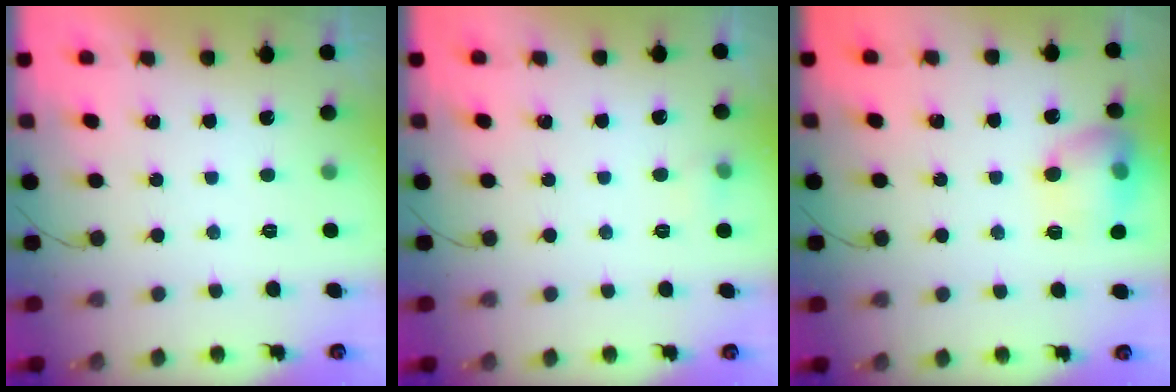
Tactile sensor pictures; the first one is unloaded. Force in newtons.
{"total": 4.2, "press": 4.1, "slide": 1.0}
{"total": 13.3, "press": 13.2, "slide": 1.4}